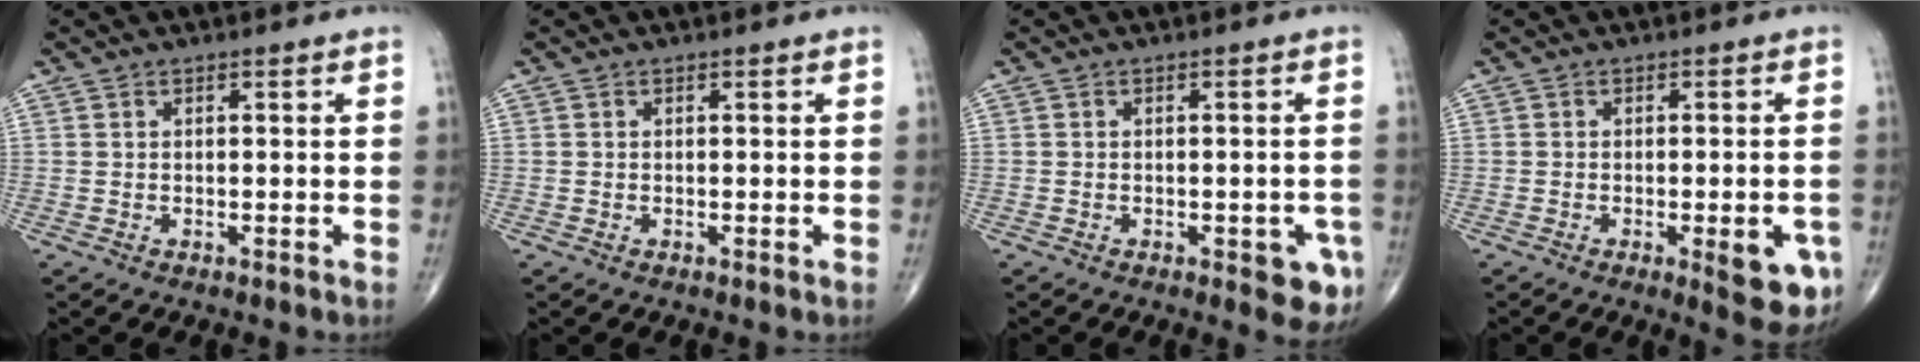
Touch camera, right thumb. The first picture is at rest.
{"total": 0.0}
{"total": 5.9, "force": [-2.3, 2.5, 4.8], "torque": [-0.035, 0.003, -0.024]}
{"total": 8.8, "force": [-3.1, 2.9, 7.7], "torque": [-0.073, -0.001, -0.033]}